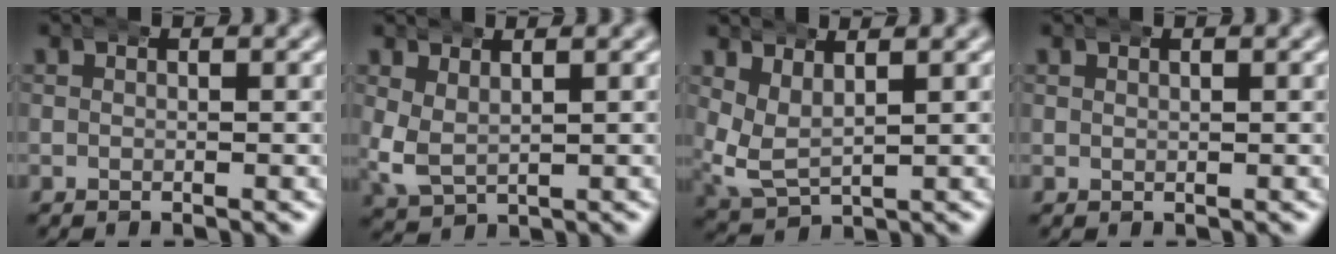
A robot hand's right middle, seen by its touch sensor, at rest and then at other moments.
{"total": 2.7, "force": [1.0, 2.0, 1.6], "torque": [-0.060, -0.022, 0.034]}
{"total": 4.6, "force": [1.6, 3.4, 2.6], "torque": [-0.085, -0.023, 0.041]}
{"total": 0.5, "force": [0.5, 0.2, -0.1], "torque": [-0.001, -0.005, 0.012]}